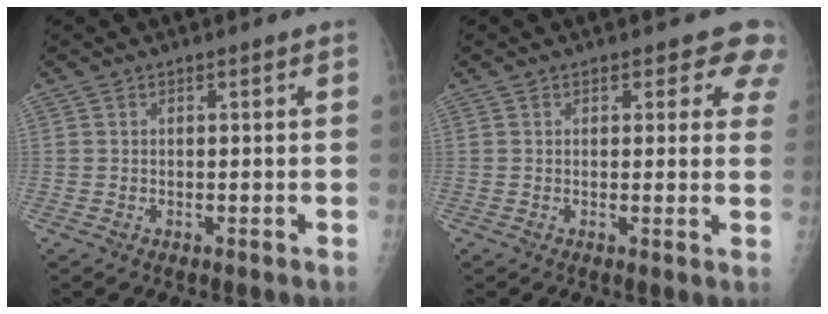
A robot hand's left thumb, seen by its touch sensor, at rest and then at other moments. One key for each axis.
{"total": 5.9, "fx": 4.9, "fy": 3.0, "fz": 1.3, "tx": 0.035, "ty": -0.020, "tz": 0.033}